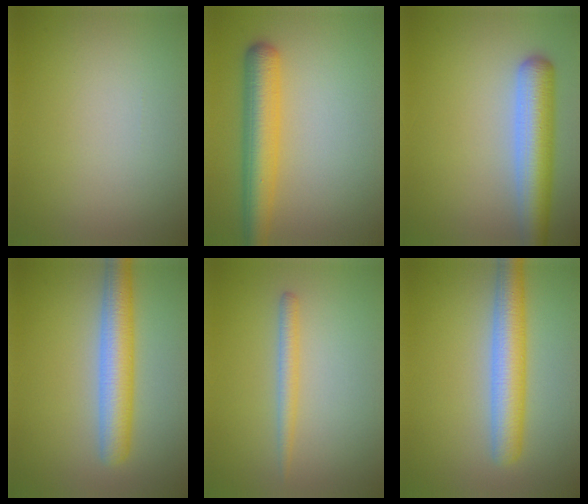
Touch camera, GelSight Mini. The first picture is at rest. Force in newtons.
{"total": 5.3, "press": 5.3, "slide": 0.2}
{"total": 5.9, "press": 5.9, "slide": 0.3}
{"total": 5.1, "press": 5.1, "slide": 0.1}
{"total": 1.7, "press": 1.7, "slide": 0.2}
{"total": 5.1, "press": 5.1, "slide": 0.1}